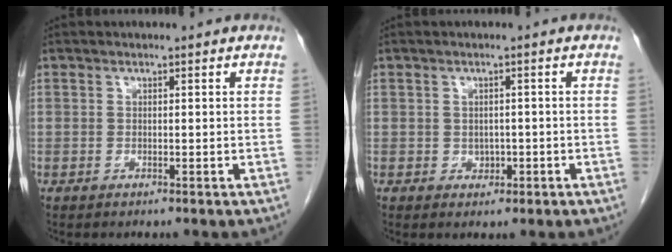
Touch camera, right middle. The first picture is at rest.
{"total": 1.7, "force": [-0.5, 1.4, 0.9], "torque": [-0.013, 0.004, -0.001]}